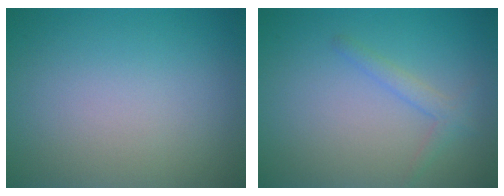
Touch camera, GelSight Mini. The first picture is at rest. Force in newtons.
{"total": 1.5, "press": 1.5, "slide": 0.1}